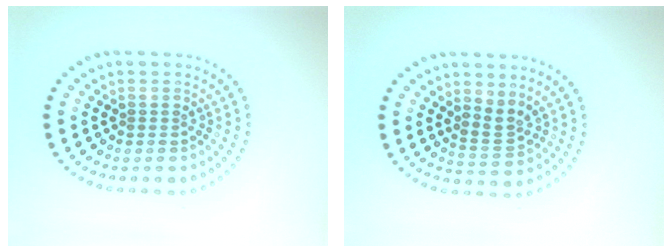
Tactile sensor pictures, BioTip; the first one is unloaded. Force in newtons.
{"total": 2.1, "press": 1.5, "slide": 1.5}